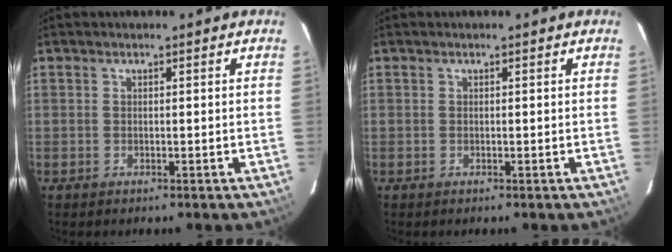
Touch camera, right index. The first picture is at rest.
{"total": 0.0}